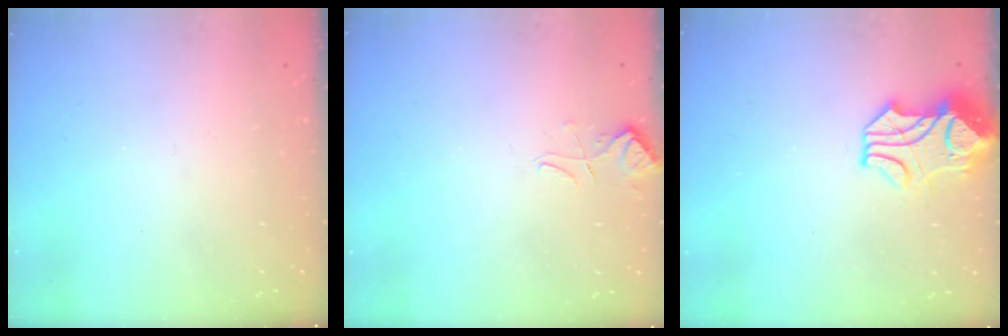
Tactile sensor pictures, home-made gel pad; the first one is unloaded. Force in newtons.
{"total": 3.0, "press": 2.9, "slide": 0.6}
{"total": 2.2, "press": 1.9, "slide": 1.1}